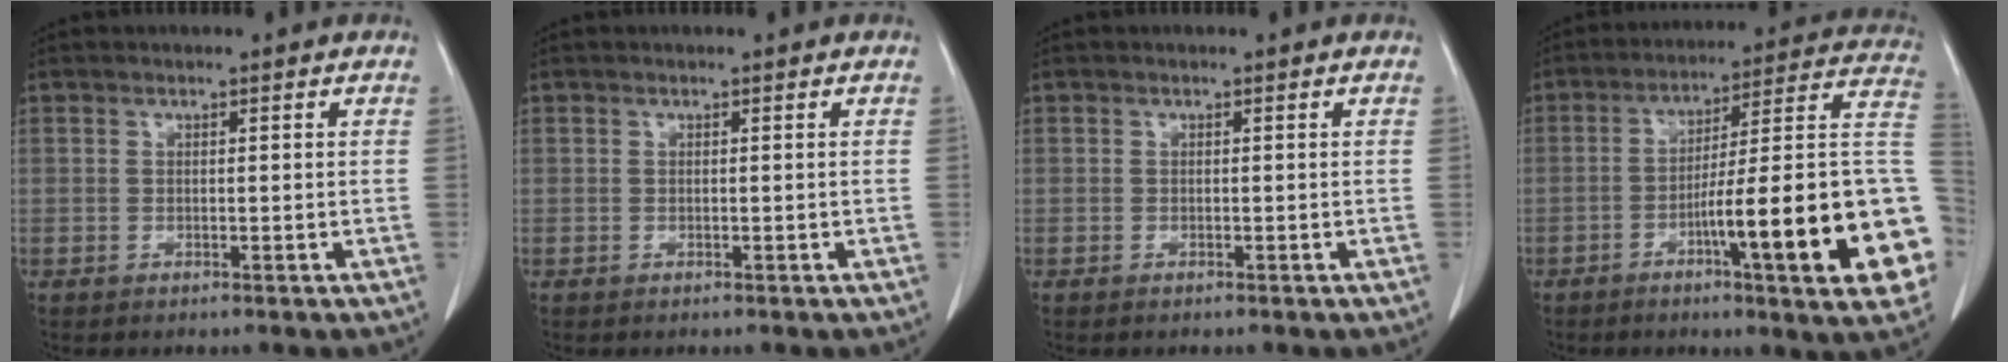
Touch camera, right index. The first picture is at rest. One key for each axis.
{"total": 0.0}
{"total": 0.0}
{"total": 23.7, "fx": -6.6, "fy": 1.4, "fz": 22.7, "tx": -0.220, "ty": 0.014, "tz": -0.094}